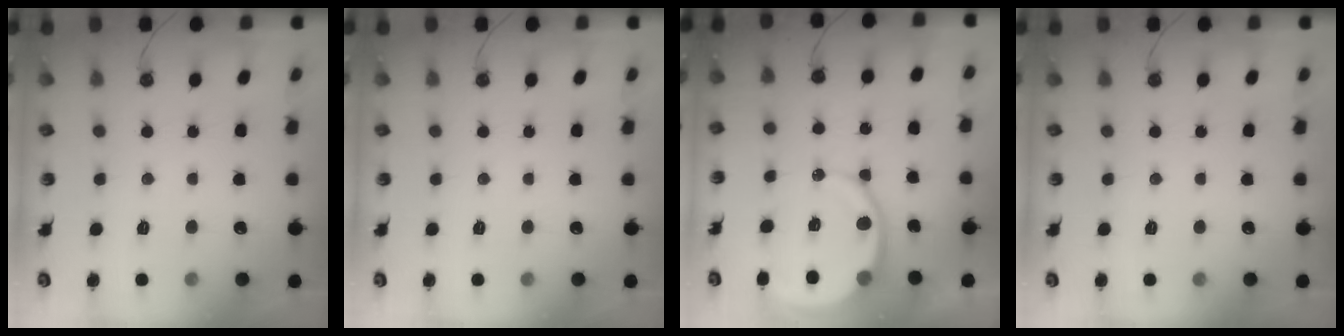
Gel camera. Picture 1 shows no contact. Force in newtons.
{"total": 0.0}
{"total": 11.2, "press": 11.1, "slide": 1.4}
{"total": 0.0}